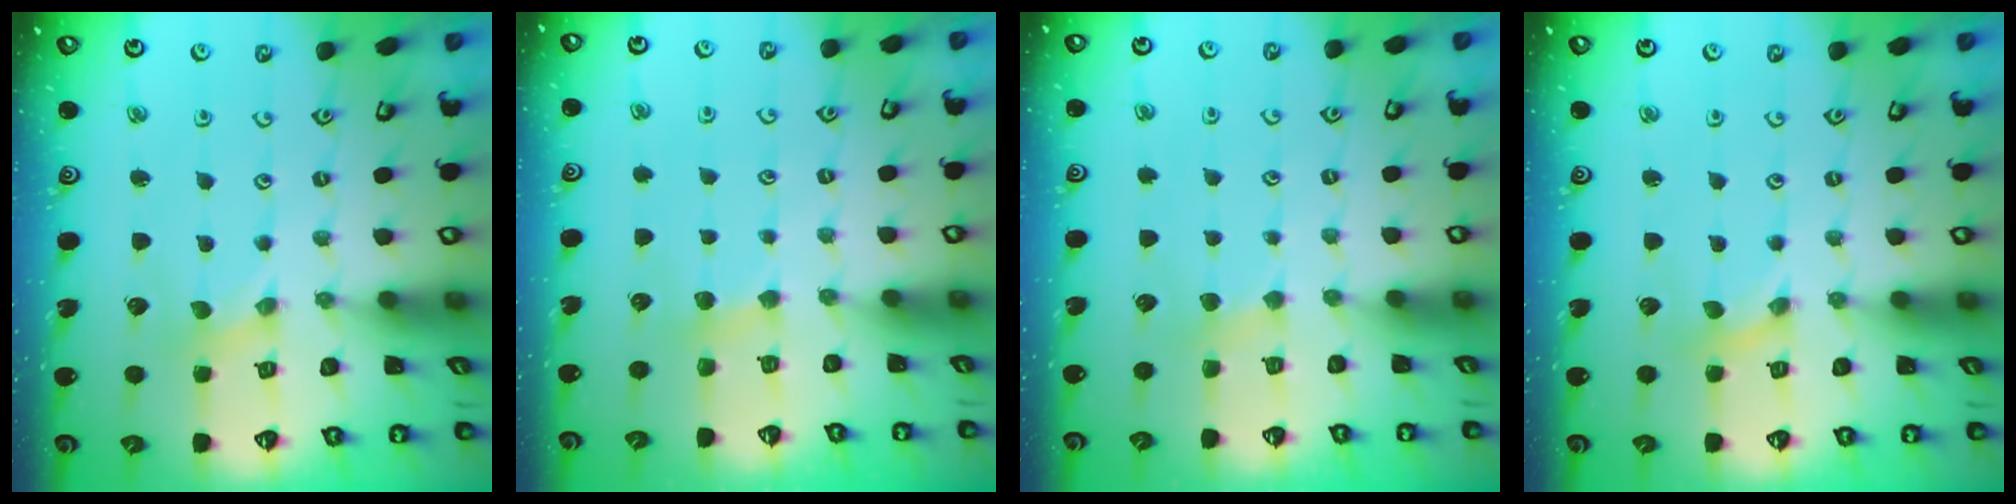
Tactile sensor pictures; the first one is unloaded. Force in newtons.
{"total": 3.3, "press": 3.3, "slide": 0.4}
{"total": 2.9, "press": 2.9, "slide": 0.4}
{"total": 0.0}